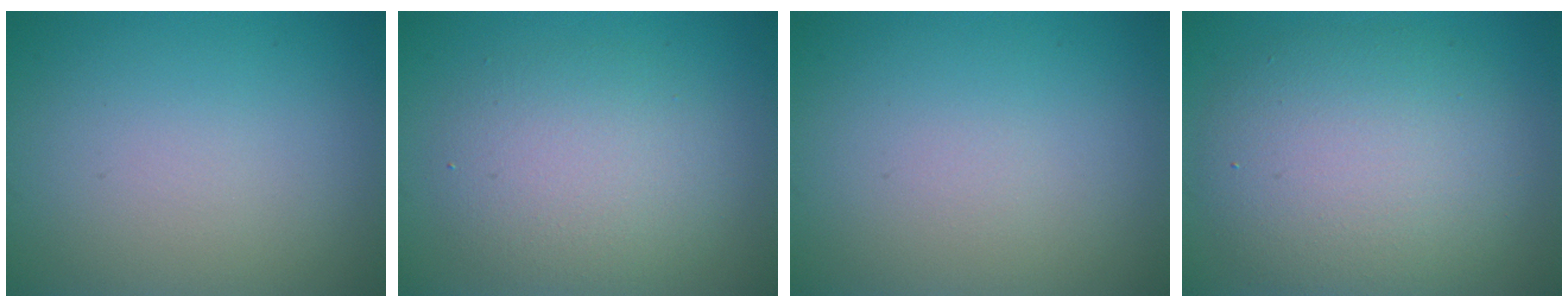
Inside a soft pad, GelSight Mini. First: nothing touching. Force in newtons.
{"total": 4.6, "press": 4.6, "slide": 0.2}
{"total": 0.0}
{"total": 7.8, "press": 7.8, "slide": 0.6}